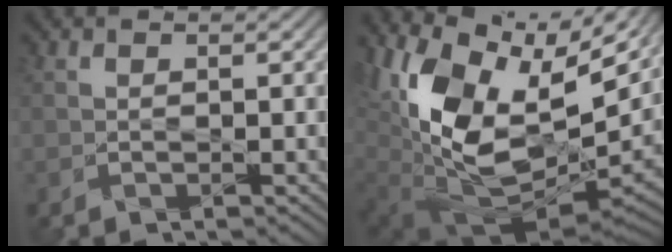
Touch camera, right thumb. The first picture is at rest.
{"total": 18.2, "force": [3.5, 11.8, 13.4], "torque": [-0.290, -0.029, 0.086]}